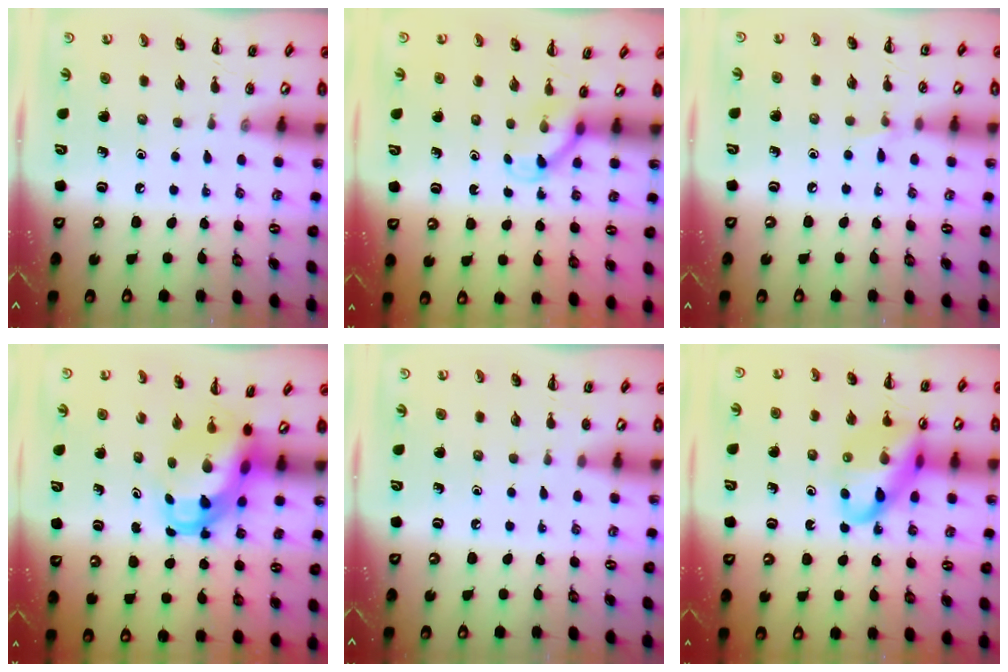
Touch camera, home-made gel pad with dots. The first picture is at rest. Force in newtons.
{"total": 3.5, "press": 3.3, "slide": 1.2}
{"total": 3.6, "press": 3.5, "slide": 1.1}
{"total": 5.9, "press": 5.7, "slide": 1.5}
{"total": 0.5, "press": 0.5, "slide": 0.1}
{"total": 15.2, "press": 14.9, "slide": 2.8}